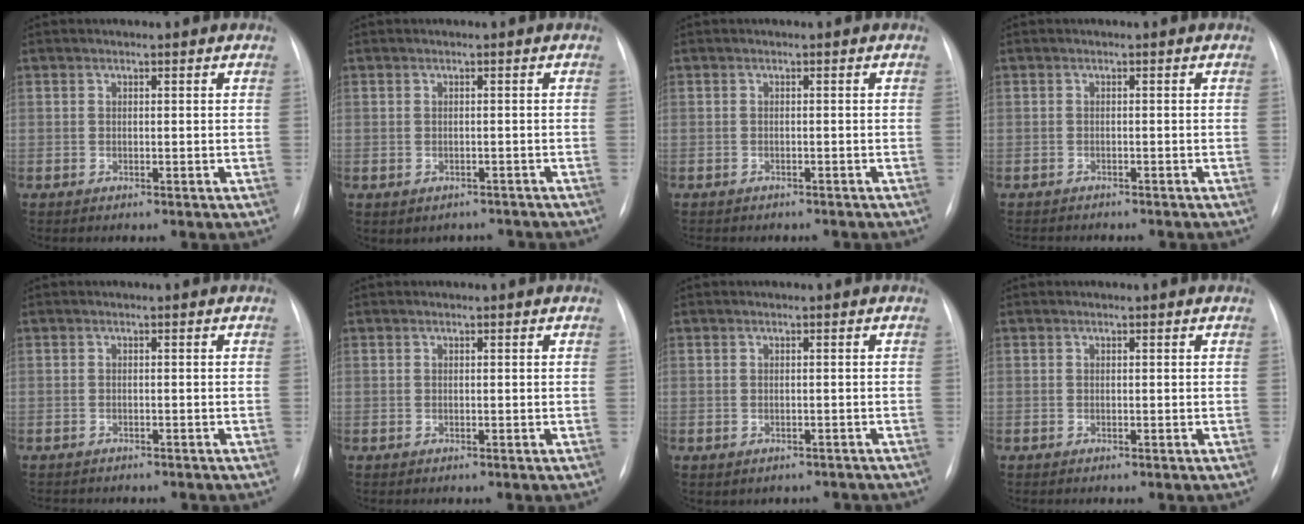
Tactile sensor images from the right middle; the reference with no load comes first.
{"total": 3.7, "force": [-2.9, 2.2, 0.4], "torque": [-0.001, 0.015, -0.032]}
{"total": 4.8, "force": [-4.2, 1.9, 1.6], "torque": [-0.019, 0.000, -0.044]}
{"total": 5.1, "force": [-4.5, 1.4, 1.8], "torque": [-0.023, -0.003, -0.056]}
{"total": 4.8, "force": [-4.1, 1.8, 1.7], "torque": [-0.023, -0.002, -0.045]}
{"total": 0.0}
{"total": 3.1, "force": [-2.5, 1.8, 0.5], "torque": [-0.007, 0.012, -0.025]}
{"total": 0.0}